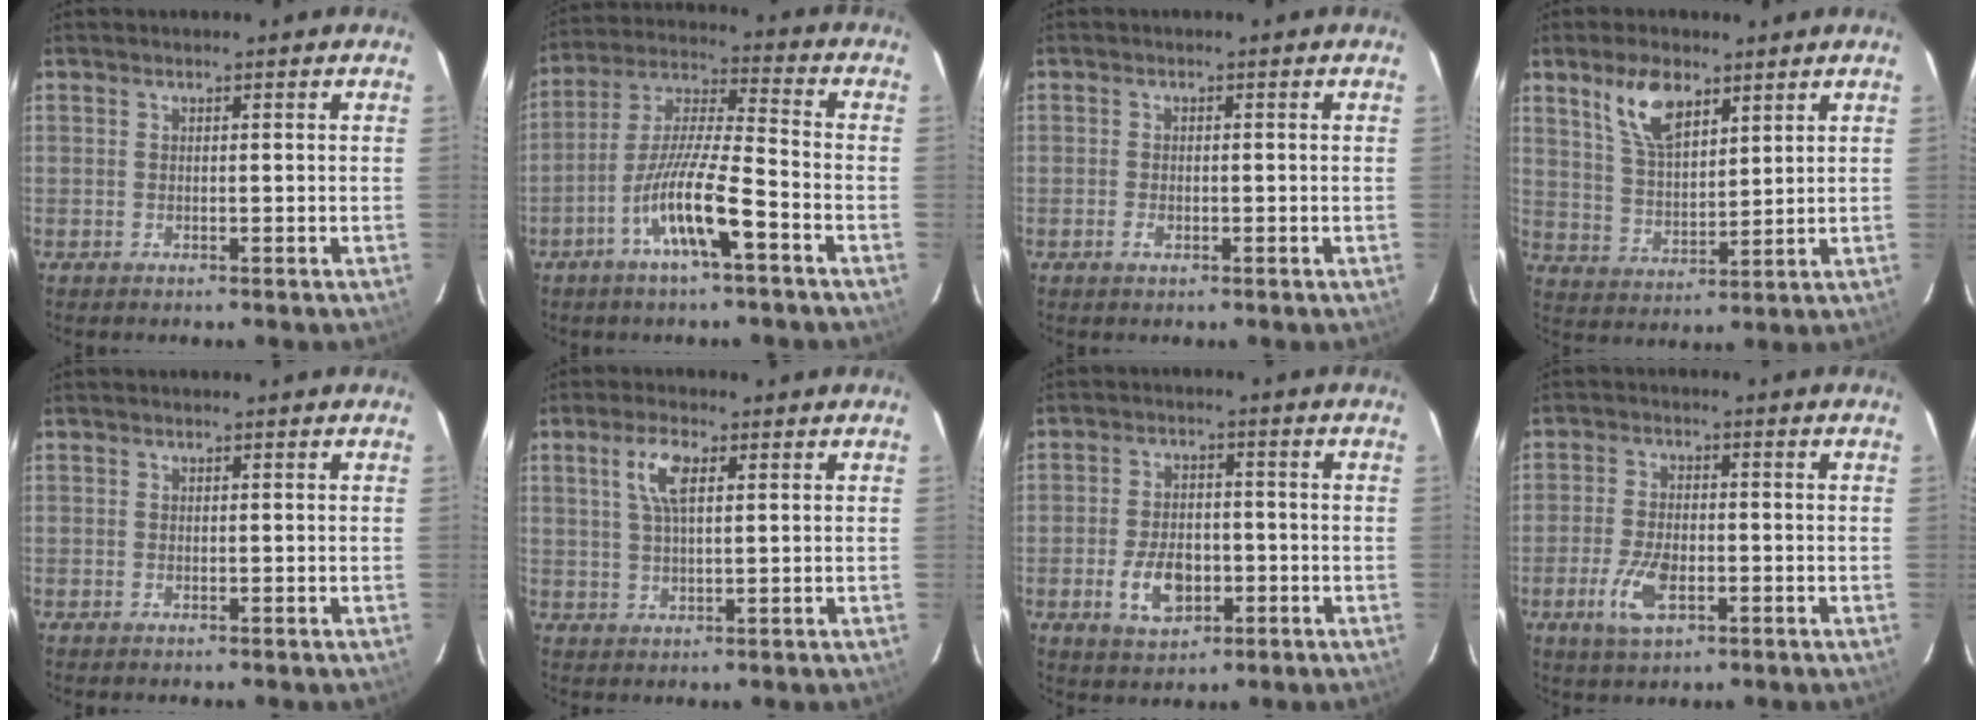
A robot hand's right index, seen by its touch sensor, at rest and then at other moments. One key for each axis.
{"total": 12.1, "fx": -6.1, "fy": 1.4, "fz": 10.4, "tx": -0.209, "ty": -0.004, "tz": -0.118}
{"total": 1.7, "fx": -0.8, "fy": 1.0, "fz": 1.1, "tx": -0.024, "ty": -0.001, "tz": -0.014}
{"total": 9.6, "fx": 5.7, "fy": 4.4, "fz": 6.4, "tx": -0.118, "ty": 0.011, "tz": 0.117}
{"total": 0.0}
{"total": 5.6, "fx": 2.1, "fy": 2.0, "fz": 4.8, "tx": -0.093, "ty": 0.009, "tz": 0.040}
{"total": 8.4, "fx": -2.9, "fy": 5.2, "fz": 6.0, "tx": -0.122, "ty": 0.002, "tz": -0.040}
{"total": 7.9, "fx": -3.1, "fy": 3.9, "fz": 6.1, "tx": -0.138, "ty": -0.009, "tz": -0.055}